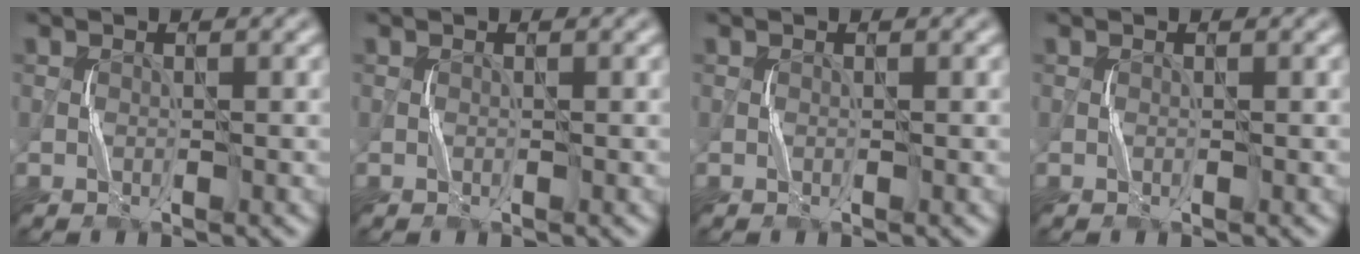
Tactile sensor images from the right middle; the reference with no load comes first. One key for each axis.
{"total": 0.0}
{"total": 0.0}
{"total": 0.0}